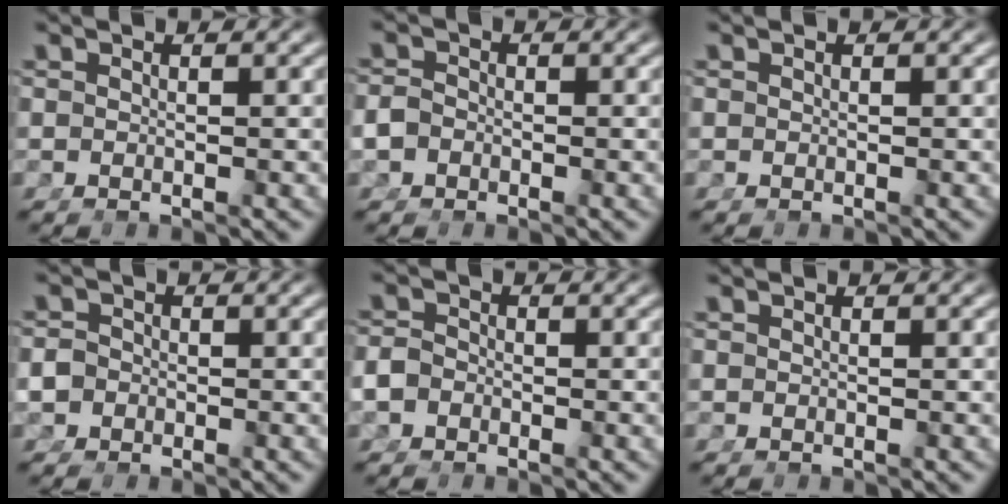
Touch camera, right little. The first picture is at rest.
{"total": 2.2, "force": [-1.1, 1.7, 0.8], "torque": [-0.026, -0.014, -0.015]}
{"total": 0.0}
{"total": 2.8, "force": [-1.2, 2.4, 0.7], "torque": [-0.026, -0.018, -0.015]}
{"total": 2.6, "force": [-1.3, 2.1, 0.9], "torque": [-0.028, -0.014, -0.019]}
{"total": 0.0}